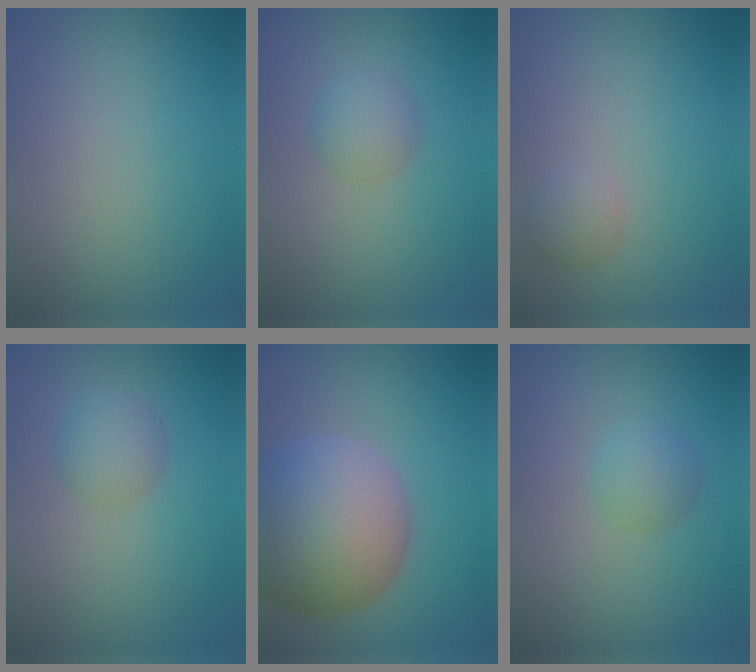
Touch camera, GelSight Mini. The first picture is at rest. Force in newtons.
{"total": 2.0, "press": 2.0, "slide": 0.2}
{"total": 1.3, "press": 1.3, "slide": 0.1}
{"total": 2.2, "press": 2.2, "slide": 0.1}
{"total": 11.4, "press": 11.4, "slide": 0.7}
{"total": 1.8, "press": 1.8, "slide": 0.0}